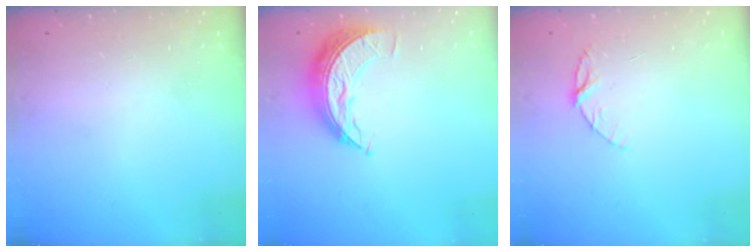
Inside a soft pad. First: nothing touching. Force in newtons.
{"total": 8.7, "press": 8.7, "slide": 0.6}
{"total": 6.0, "press": 6.0, "slide": 0.6}